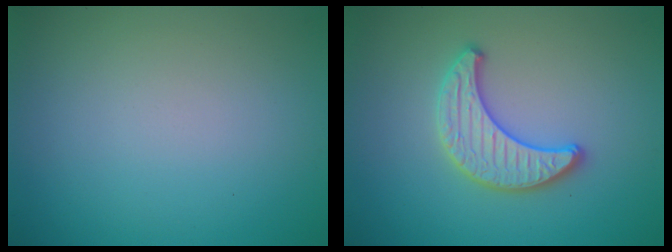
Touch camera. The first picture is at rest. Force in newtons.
{"total": 2.7, "press": 2.7, "slide": 0.1}